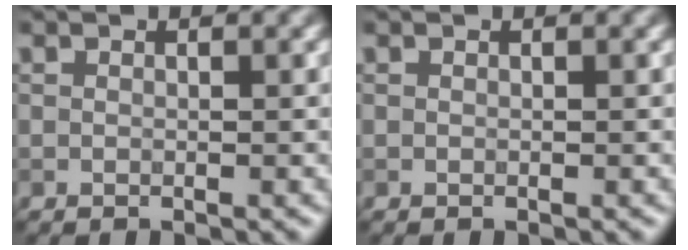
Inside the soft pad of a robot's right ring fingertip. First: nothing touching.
{"total": 0.0}